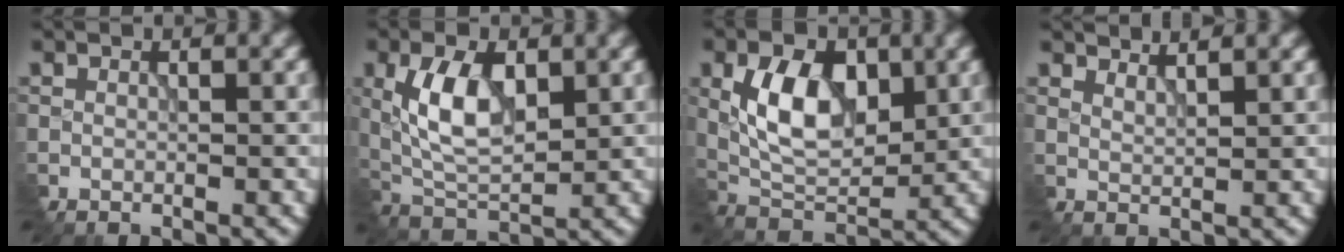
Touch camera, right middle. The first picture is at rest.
{"total": 5.8, "force": [0.9, 2.9, 4.9], "torque": [-0.101, 0.004, 0.020]}
{"total": 7.1, "force": [1.0, 4.3, 5.5], "torque": [-0.101, -0.002, 0.020]}
{"total": 2.9, "force": [2.8, 0.3, 0.6], "torque": [-0.008, 0.001, 0.041]}